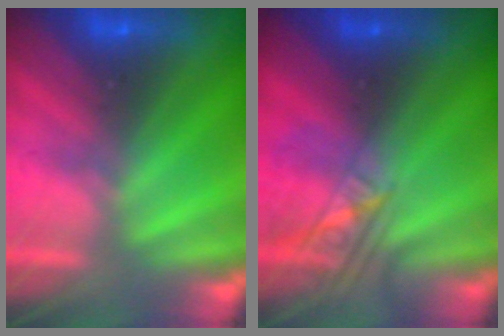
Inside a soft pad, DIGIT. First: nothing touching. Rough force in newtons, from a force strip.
{"total": 2.3}